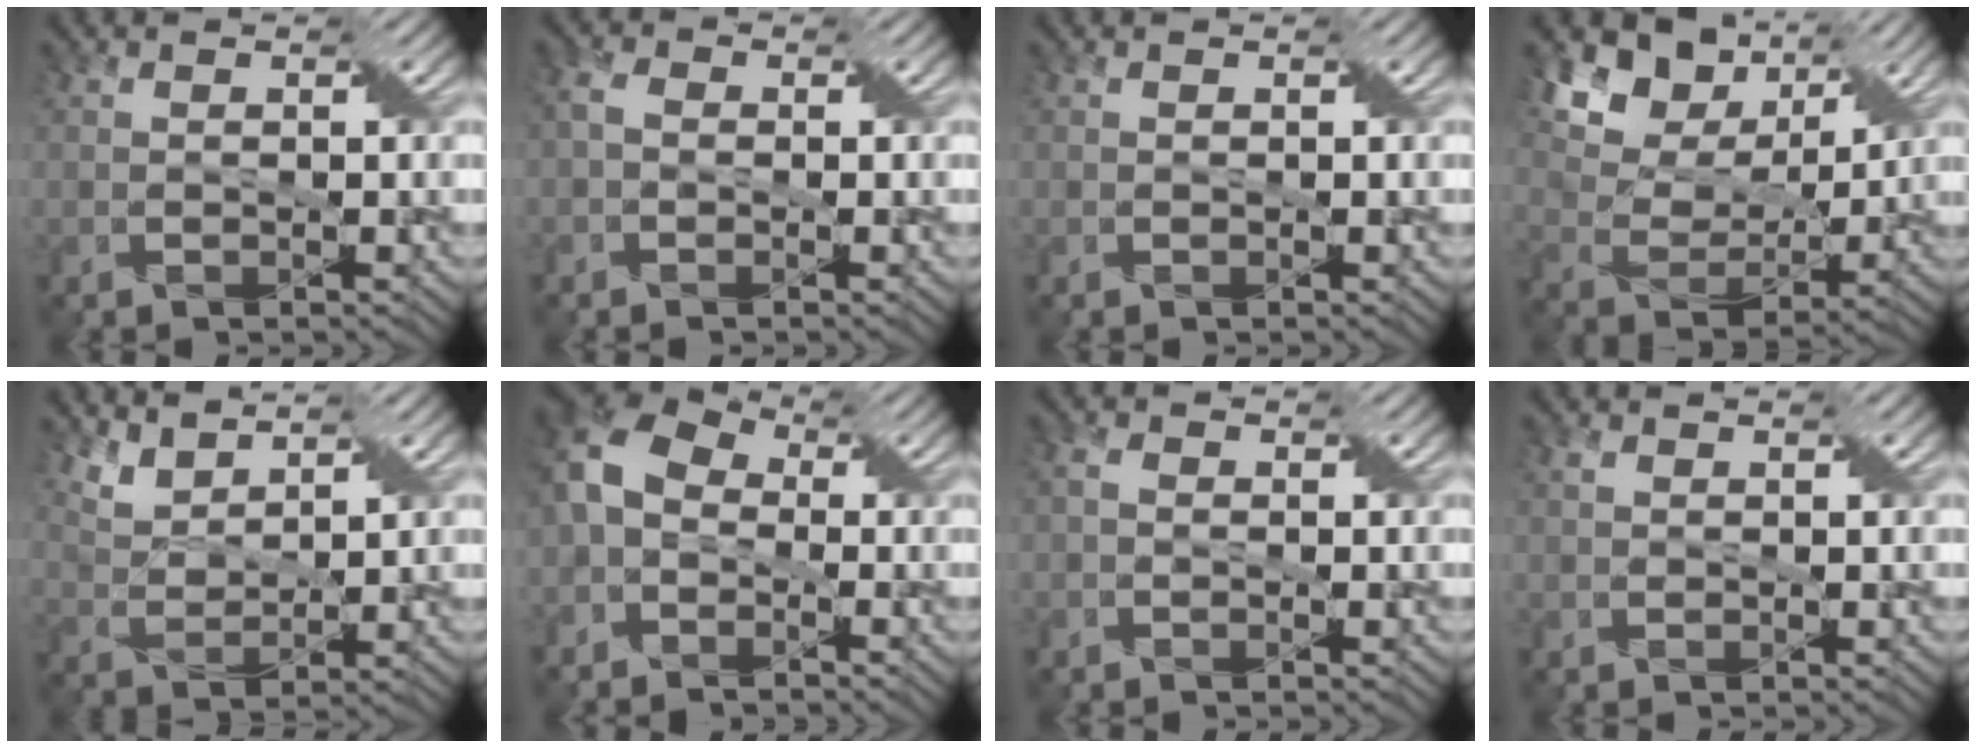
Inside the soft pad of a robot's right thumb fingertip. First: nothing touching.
{"total": 2.3, "force": [-0.3, 1.7, 1.5], "torque": [-0.037, 0.006, -0.011]}
{"total": 0.0}
{"total": 12.9, "force": [7.3, 8.0, 7.0], "torque": [-0.177, 0.027, 0.124]}
{"total": 4.6, "force": [3.8, 1.6, 2.1], "torque": [-0.063, 0.001, 0.087]}
{"total": 8.8, "force": [-1.9, 6.7, 5.4], "torque": [-0.151, 0.006, -0.049]}
{"total": 1.7, "force": [-0.2, 1.3, 1.0], "torque": [-0.023, 0.005, -0.008]}
{"total": 0.7, "force": [0.3, 0.6, 0.3], "torque": [-0.009, 0.002, 0.004]}